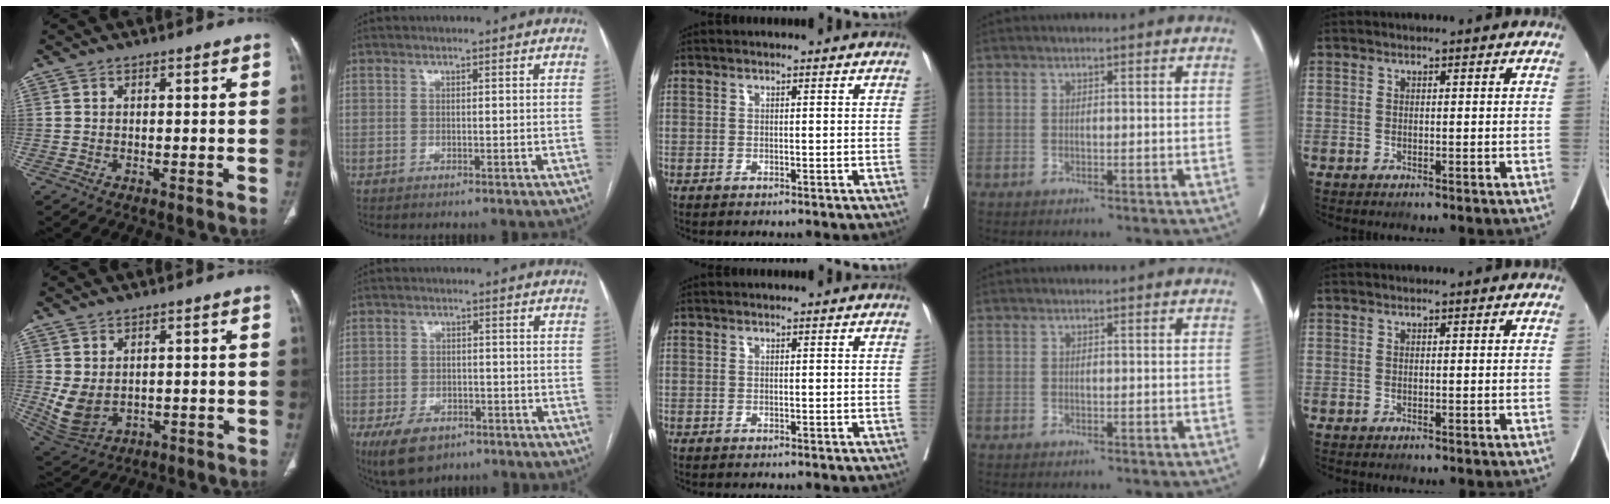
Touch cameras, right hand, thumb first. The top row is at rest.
{"thumb": {"total": 6.6, "force": [0.4, 4.8, 4.5], "torque": [-0.087, -0.008, 0.035]}, "index": {"total": 7.0, "force": [-4.1, 4.3, 3.7], "torque": [-0.071, -0.003, -0.059]}}